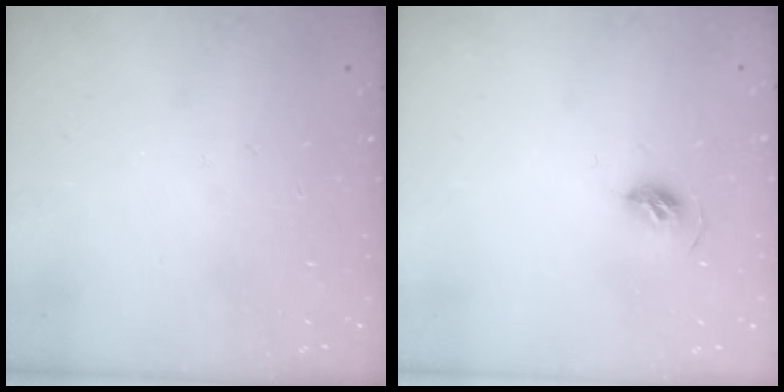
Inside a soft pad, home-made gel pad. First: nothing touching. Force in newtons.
{"total": 6.2, "press": 6.1, "slide": 1.2}